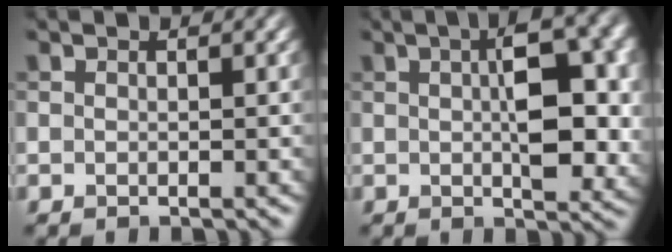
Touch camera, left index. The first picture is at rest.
{"total": 8.8, "force": [1.2, 3.5, 8.0], "torque": [-0.114, 0.004, 0.018]}